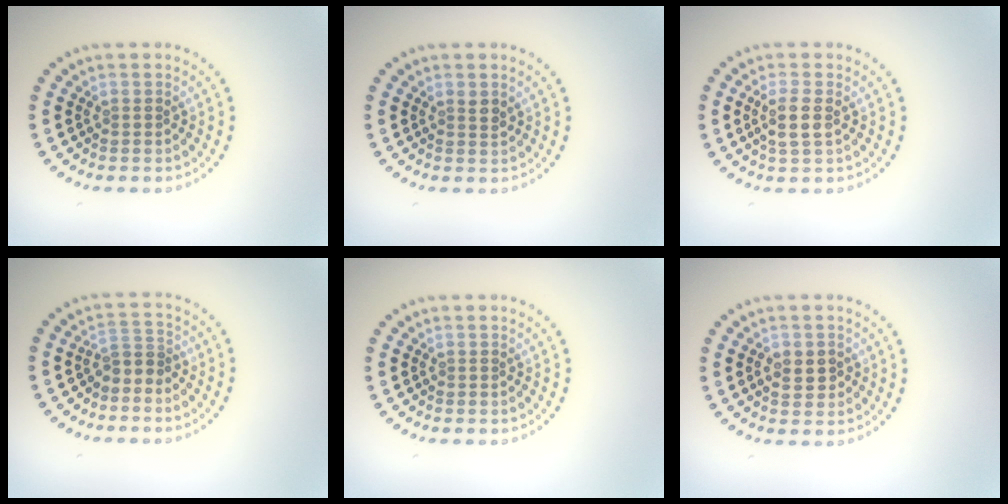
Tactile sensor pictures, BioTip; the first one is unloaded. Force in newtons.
{"total": 0.9, "press": 0.8, "slide": 0.4}
{"total": 2.3, "press": 2.0, "slide": 1.0}
{"total": 1.7, "press": 1.1, "slide": 1.3}
{"total": 0.0}
{"total": 2.1, "press": 2.1, "slide": 0.3}